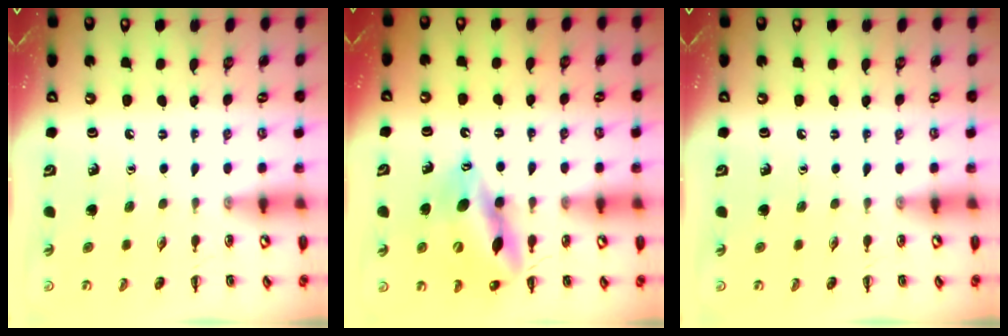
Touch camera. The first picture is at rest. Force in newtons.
{"total": 13.6, "press": 12.9, "slide": 4.1}
{"total": 0.0}